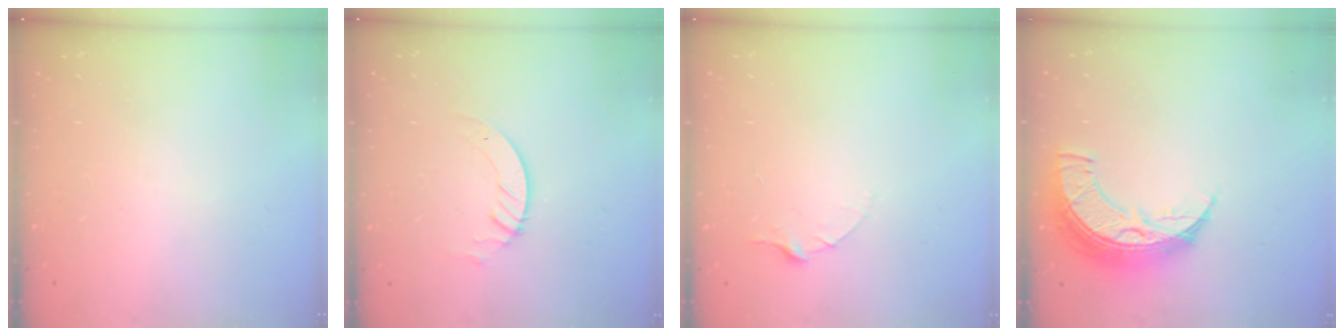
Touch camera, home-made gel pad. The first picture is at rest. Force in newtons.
{"total": 3.0, "press": 3.0, "slide": 0.2}
{"total": 5.2, "press": 5.2, "slide": 0.5}
{"total": 11.9, "press": 11.8, "slide": 1.0}